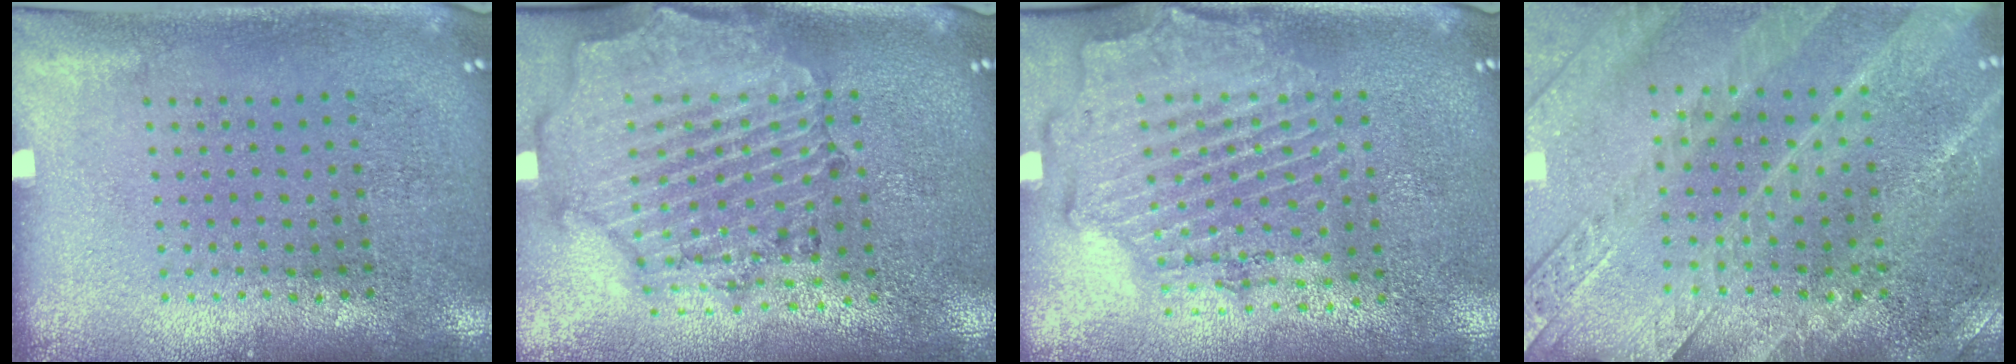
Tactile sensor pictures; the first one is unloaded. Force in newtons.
{"total": 1.7, "press": 1.6, "slide": 0.3}
{"total": 1.8, "press": 1.7, "slide": 0.8}
{"total": 2.8, "press": 2.7, "slide": 0.6}